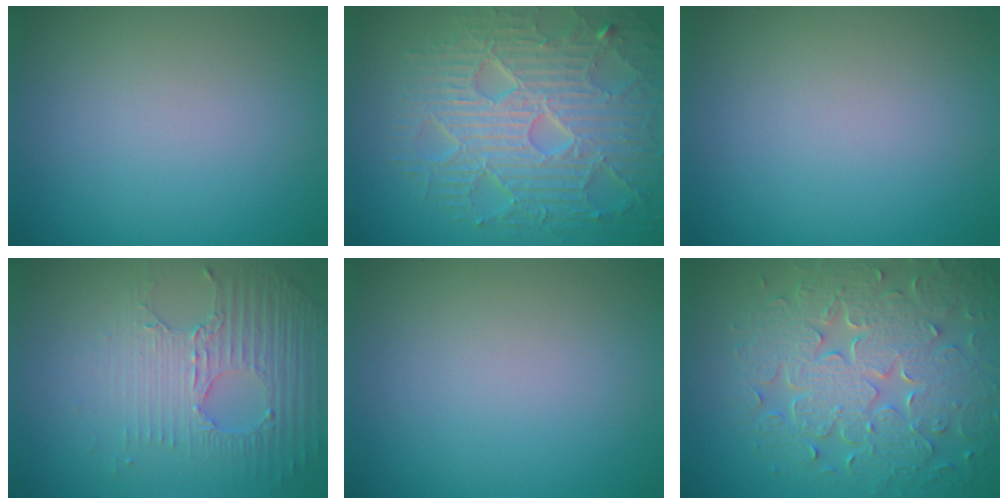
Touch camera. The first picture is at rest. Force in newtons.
{"total": 9.2, "press": 6.6, "slide": 6.5}
{"total": 0.0}
{"total": 5.0, "press": 3.2, "slide": 3.8}
{"total": 0.0}
{"total": 8.8, "press": 6.1, "slide": 6.3}